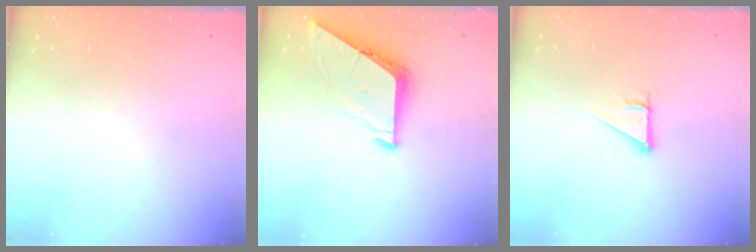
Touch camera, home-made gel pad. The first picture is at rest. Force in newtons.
{"total": 8.6, "press": 8.5, "slide": 0.9}
{"total": 2.8, "press": 2.8, "slide": 0.0}